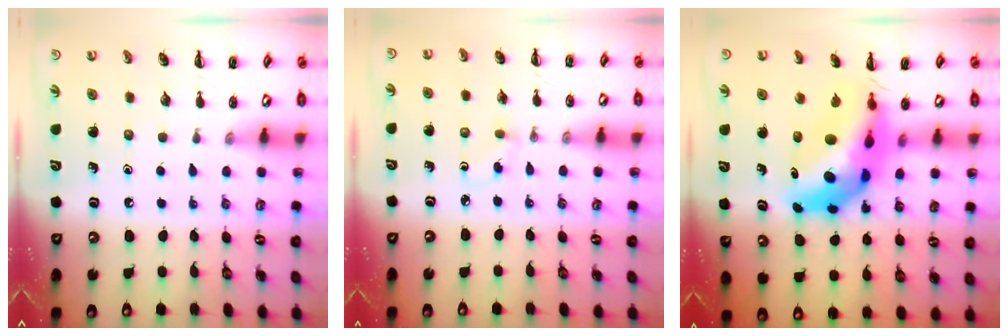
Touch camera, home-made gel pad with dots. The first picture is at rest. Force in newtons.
{"total": 1.8, "press": 1.6, "slide": 0.8}
{"total": 12.8, "press": 12.2, "slide": 3.8}